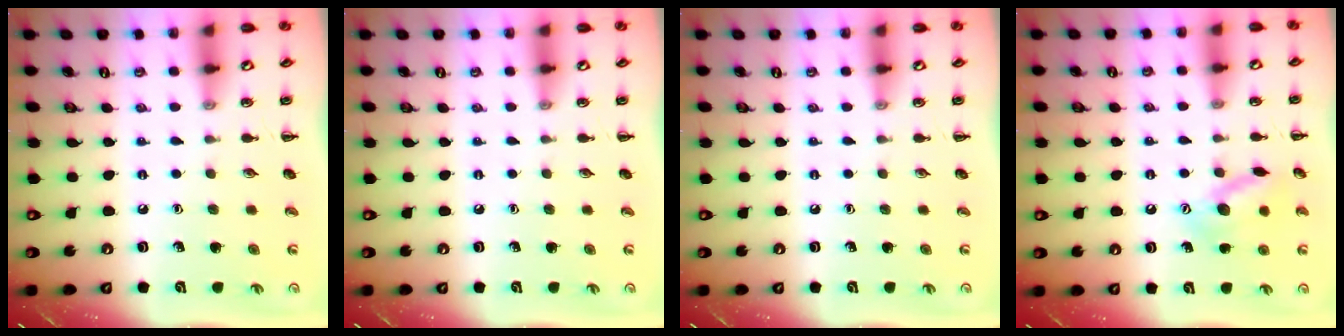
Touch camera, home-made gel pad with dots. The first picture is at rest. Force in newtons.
{"total": 0.0}
{"total": 0.0}
{"total": 12.7, "press": 12.5, "slide": 2.5}